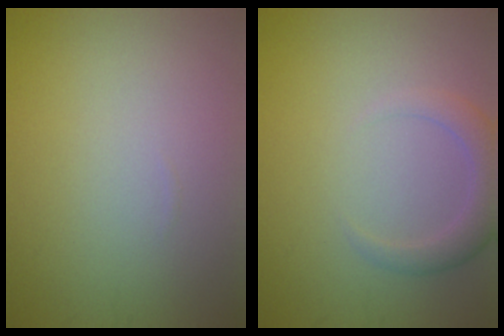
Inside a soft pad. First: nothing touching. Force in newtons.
{"total": 2.8, "press": 2.8, "slide": 0.4}